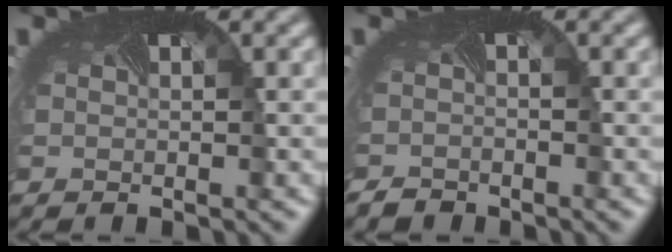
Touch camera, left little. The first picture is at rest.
{"total": 1.6, "force": [-1.5, 0.2, -0.4], "torque": [0.000, -0.013, -0.034]}